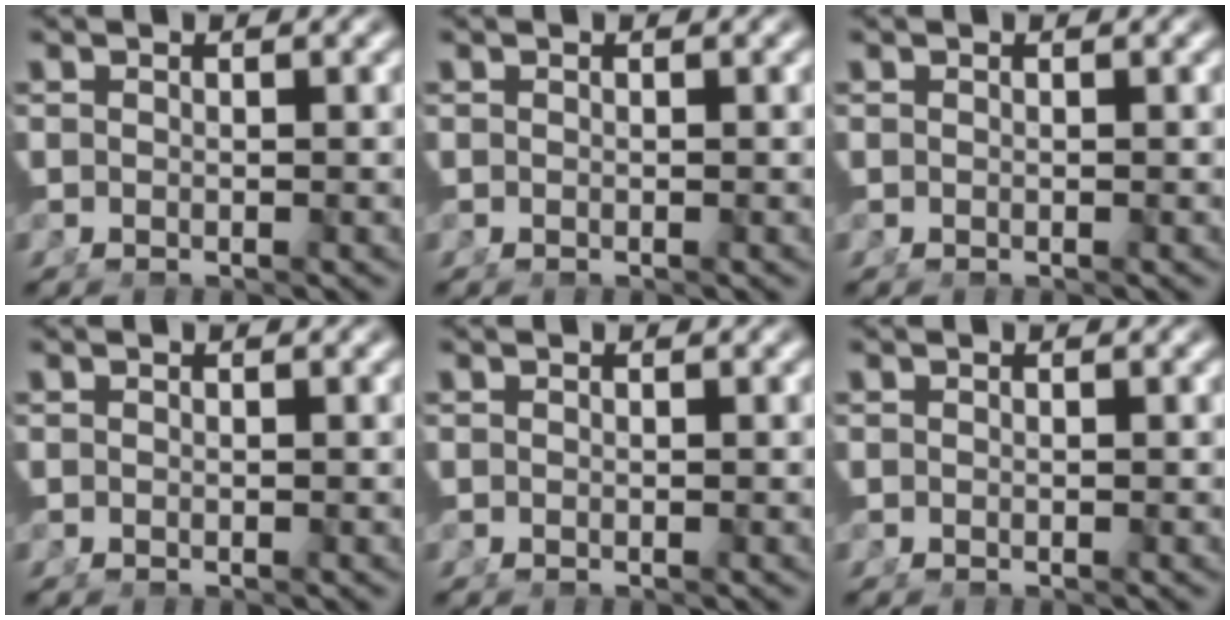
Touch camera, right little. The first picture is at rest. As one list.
[{"total": 0.0}, {"total": 0.0}, {"total": 0.0}, {"total": 0.0}, {"total": 0.0}]